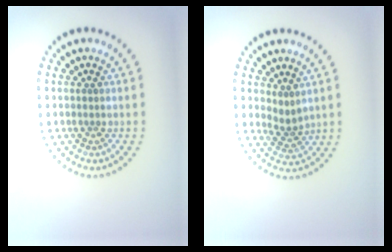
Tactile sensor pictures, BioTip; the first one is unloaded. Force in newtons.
{"total": 2.0, "press": 1.3, "slide": 1.5}